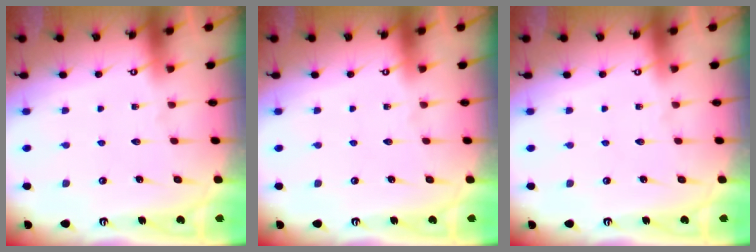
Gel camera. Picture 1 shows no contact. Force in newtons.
{"total": 0.0}
{"total": 0.0}